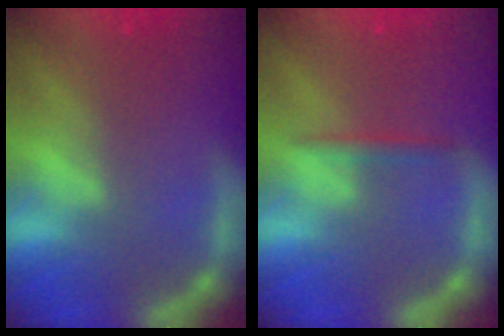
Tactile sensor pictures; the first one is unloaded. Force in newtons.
{"total": 1.4}